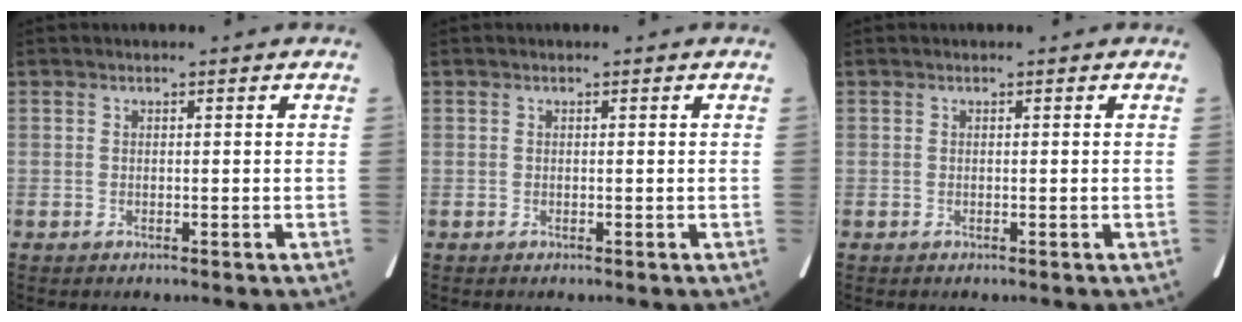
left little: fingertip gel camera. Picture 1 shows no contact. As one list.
[{"total": 0.0}, {"total": 0.0}]